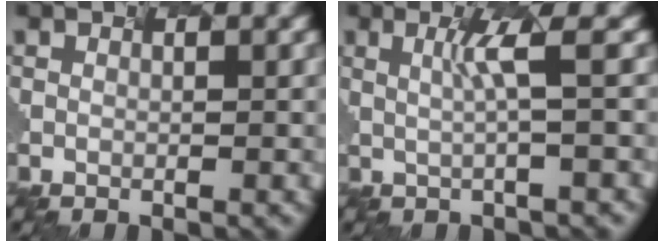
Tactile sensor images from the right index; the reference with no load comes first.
{"total": 2.2, "force": [-0.9, -1.1, 1.7], "torque": [-0.058, -0.002, 0.022]}